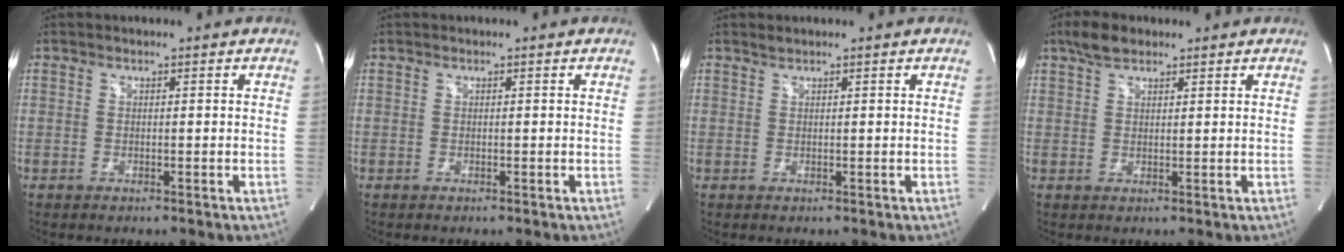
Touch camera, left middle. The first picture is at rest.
{"total": 0.0}
{"total": 0.5, "force": [0.5, 0.0, 0.0], "torque": [-0.007, 0.003, 0.012]}
{"total": 3.7, "force": [2.8, 1.6, 1.9], "torque": [-0.046, 0.013, 0.053]}